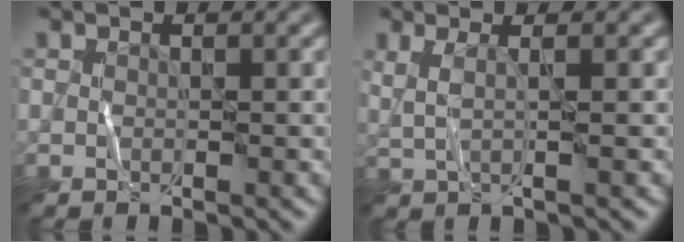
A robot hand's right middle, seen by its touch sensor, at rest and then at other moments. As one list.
[{"total": 1.7, "force": [0.3, 0.1, 1.7], "torque": [-0.040, 0.001, 0.013]}]